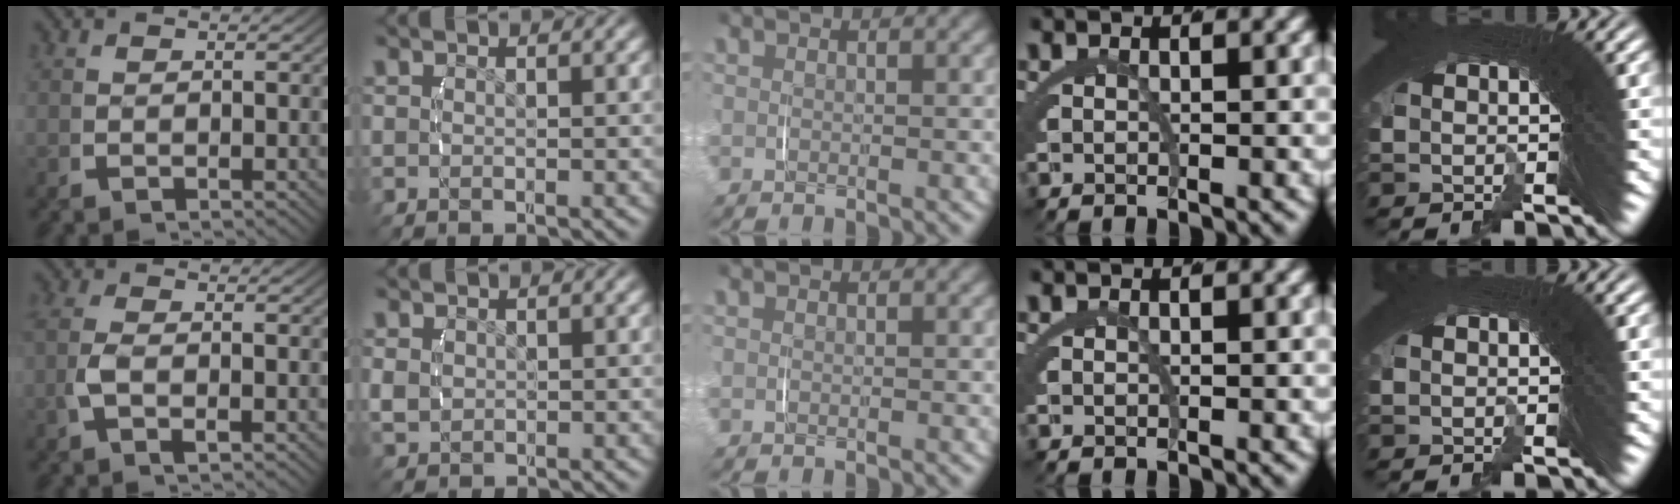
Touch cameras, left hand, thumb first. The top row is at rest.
{"thumb": {"total": 2.0, "force": [-0.1, 0.7, 1.9], "torque": [-0.059, -0.004, 0.000]}, "index": {"total": 1.8, "force": [0.0, 1.6, 0.8], "torque": [-0.030, -0.011, 0.012]}}